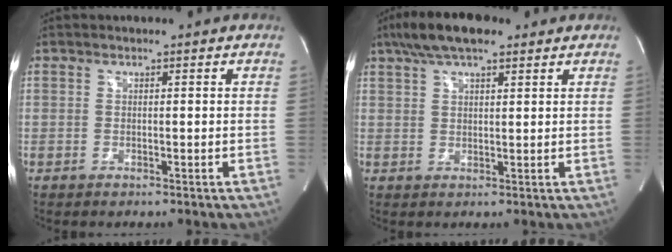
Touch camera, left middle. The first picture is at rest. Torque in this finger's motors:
{"motor_torque": [0.76, -0.37, 0.07, 0.08]}